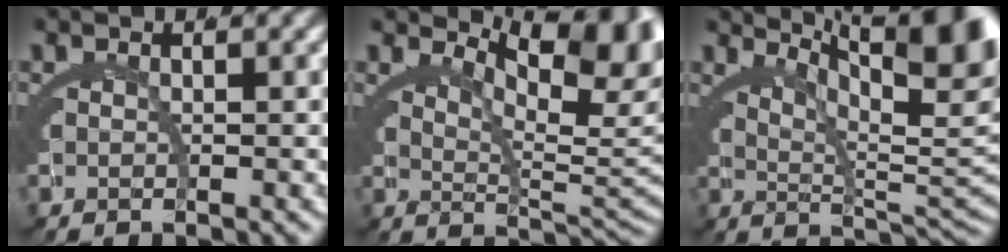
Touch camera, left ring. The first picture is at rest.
{"total": 9.2, "force": [3.3, 3.2, 8.0], "torque": [-0.089, -0.008, 0.051]}
{"total": 9.4, "force": [3.9, 2.5, 8.1], "torque": [-0.080, 0.004, 0.055]}